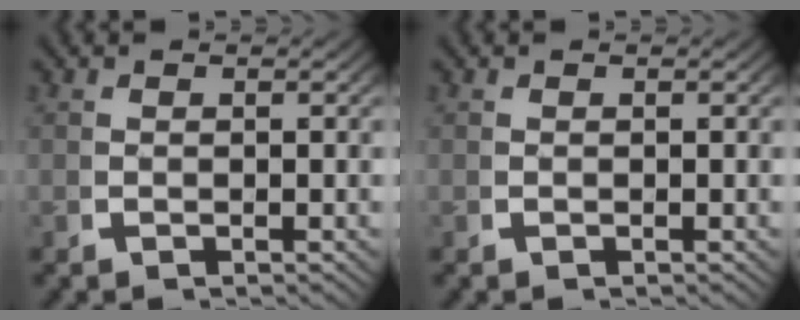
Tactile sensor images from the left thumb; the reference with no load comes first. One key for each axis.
{"total": 0.0}